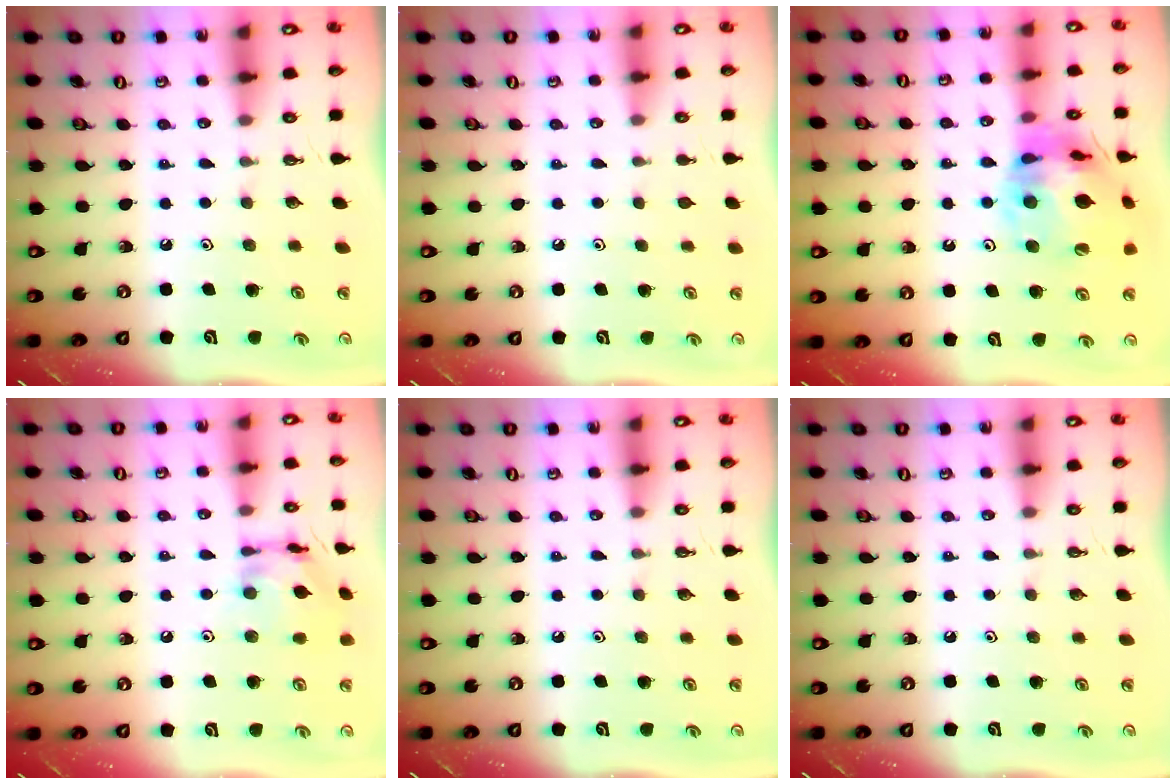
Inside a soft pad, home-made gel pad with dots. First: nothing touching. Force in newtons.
{"total": 0.6, "press": 0.6, "slide": 0.2}
{"total": 19.2, "press": 19.1, "slide": 2.2}
{"total": 13.5, "press": 13.4, "slide": 1.1}
{"total": 0.0}
{"total": 0.0}